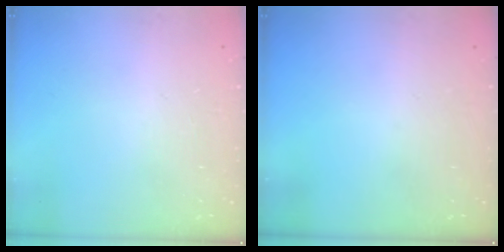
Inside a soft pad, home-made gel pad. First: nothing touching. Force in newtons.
{"total": 0.0}